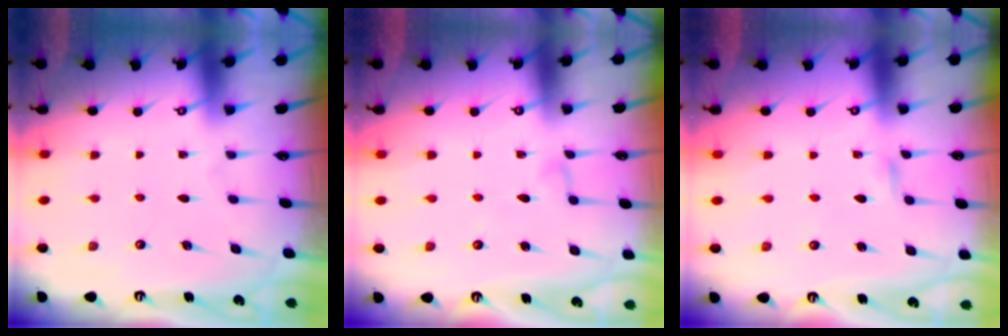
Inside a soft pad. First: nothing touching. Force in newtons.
{"total": 2.3, "press": 2.3, "slide": 0.2}
{"total": 1.8, "press": 1.8, "slide": 0.1}